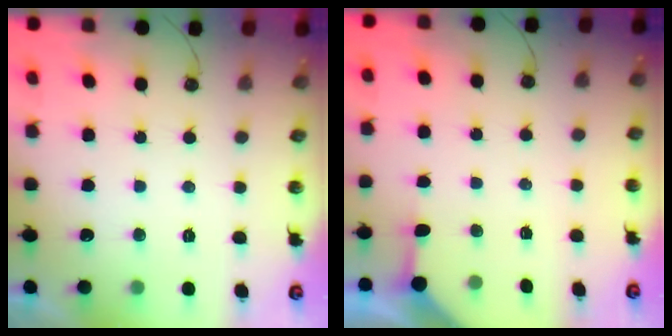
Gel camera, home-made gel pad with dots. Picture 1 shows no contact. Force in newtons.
{"total": 2.7, "press": 2.7, "slide": 0.4}